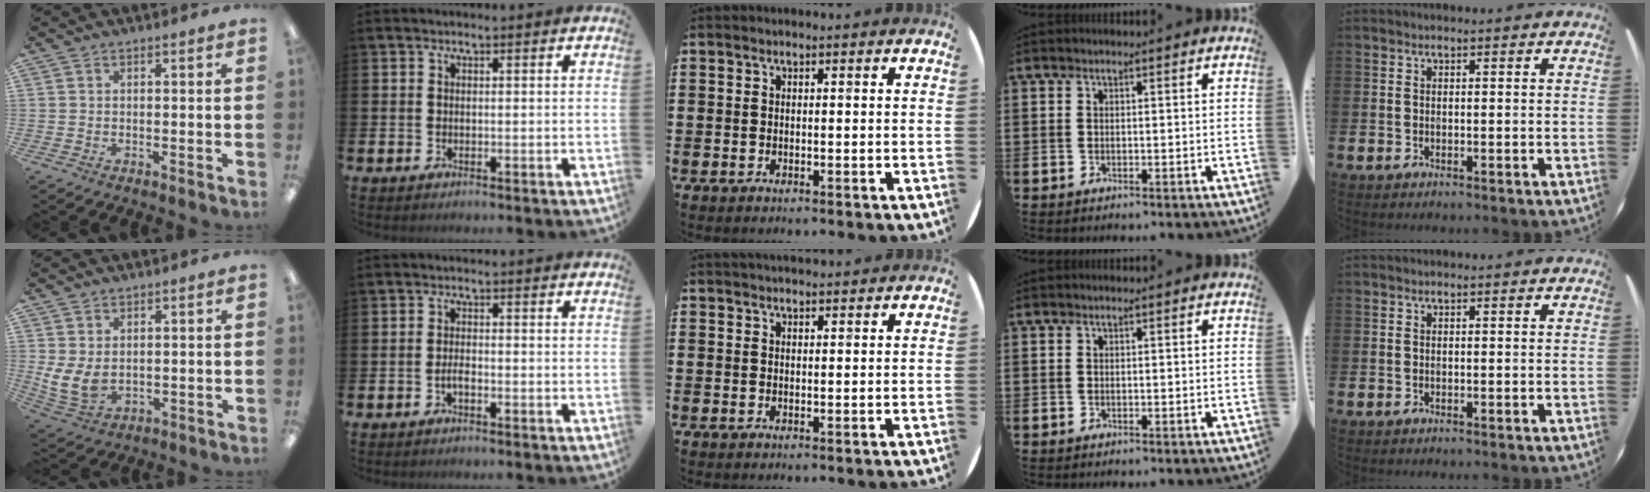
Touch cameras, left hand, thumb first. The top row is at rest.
{"thumb": {"total": 6.3, "force": [1.4, 4.2, 4.5], "torque": [-0.107, -0.020, 0.025]}, "index": {"total": 1.5, "force": [-0.7, 0.5, 1.2], "torque": [-0.030, 0.004, -0.013]}, "middle": {"total": 1.2, "force": [1.2, 0.1, 0.1], "torque": [-0.002, 0.000, 0.022]}}